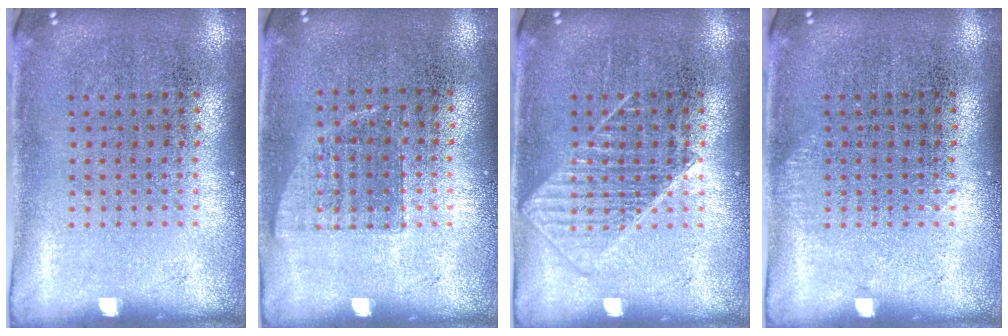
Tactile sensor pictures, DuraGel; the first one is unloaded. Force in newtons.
{"total": 0.6, "press": 0.6, "slide": 0.2}
{"total": 1.7, "press": 1.7, "slide": 0.3}
{"total": 0.6, "press": 0.6, "slide": 0.2}